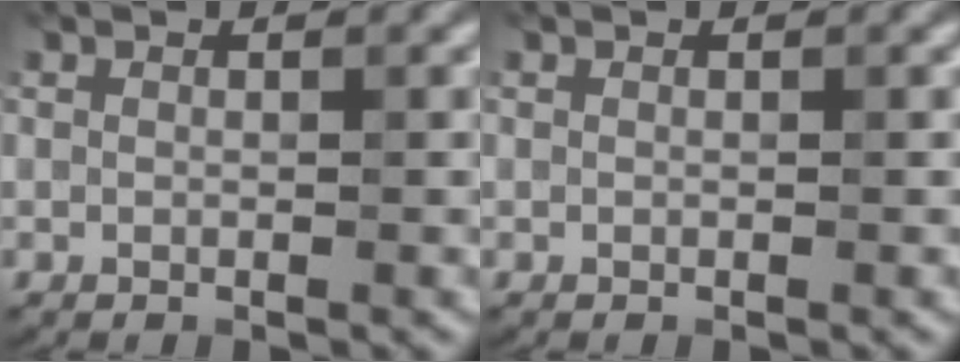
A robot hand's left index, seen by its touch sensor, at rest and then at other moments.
{"total": 0.0}